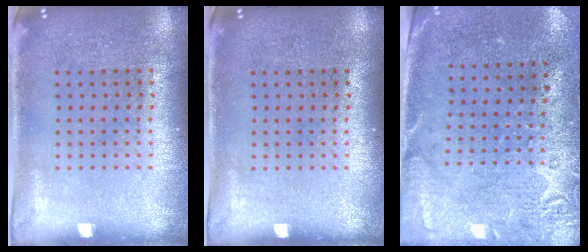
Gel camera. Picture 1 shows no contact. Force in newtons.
{"total": 0.0}
{"total": 2.7, "press": 2.3, "slide": 1.5}